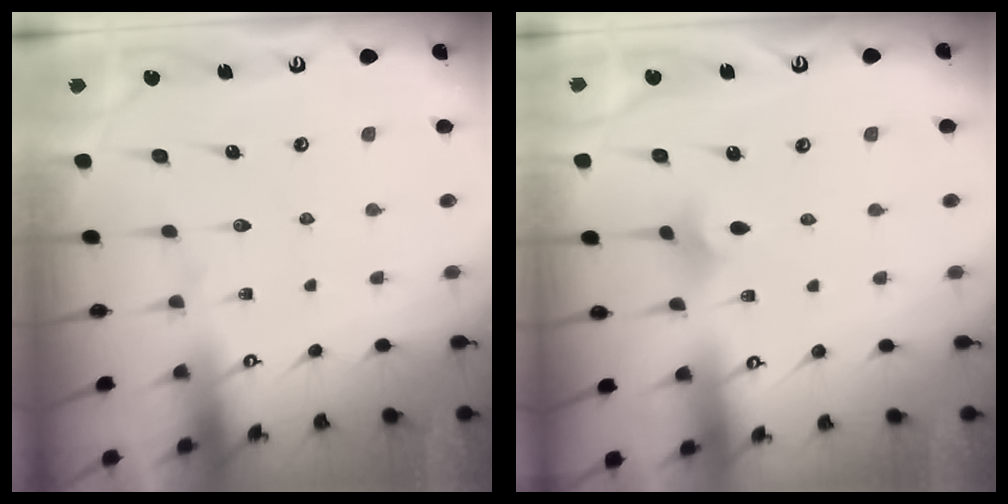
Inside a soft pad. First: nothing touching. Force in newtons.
{"total": 1.8, "press": 1.7, "slide": 0.5}